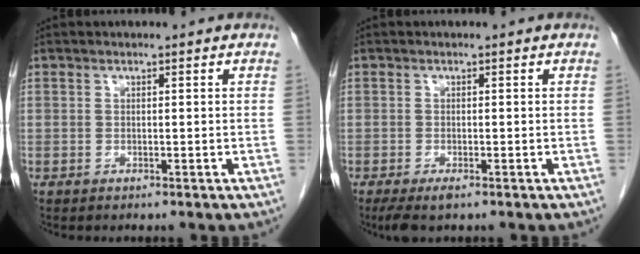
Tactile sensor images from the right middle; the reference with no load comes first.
{"total": 2.9, "force": [-1.9, 0.7, 2.1], "torque": [-0.040, -0.009, -0.031]}